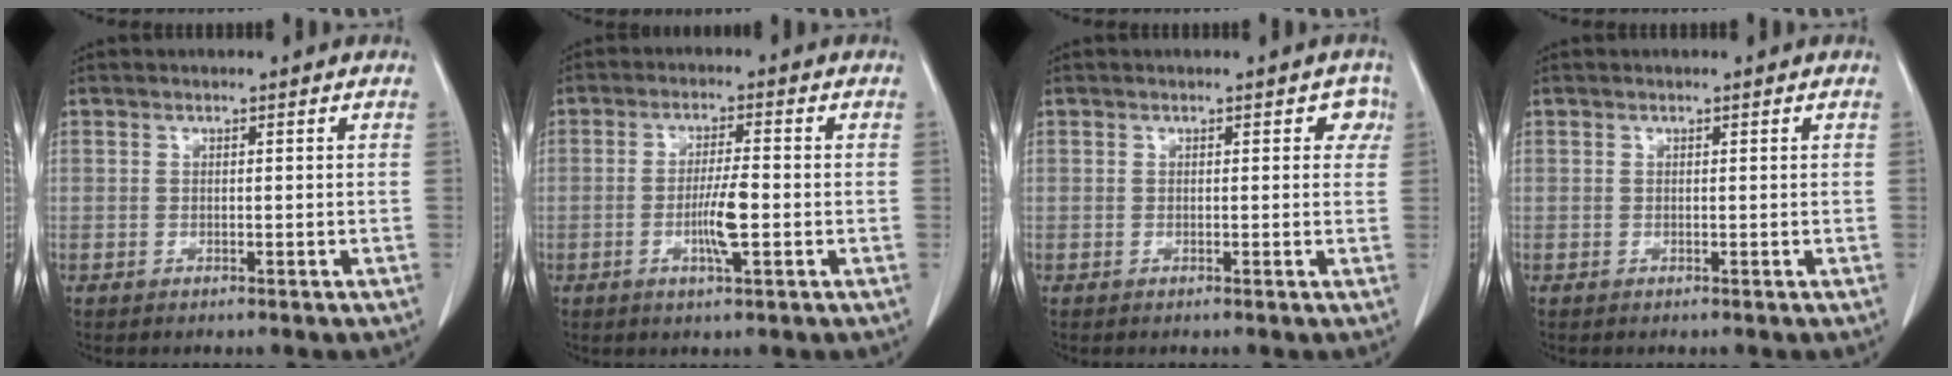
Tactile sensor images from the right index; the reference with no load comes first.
{"total": 5.3, "force": [-1.3, 0.3, 5.1], "torque": [-0.099, -0.008, -0.024]}
{"total": 2.1, "force": [0.8, 1.4, 1.4], "torque": [-0.005, 0.010, 0.004]}
{"total": 0.0}